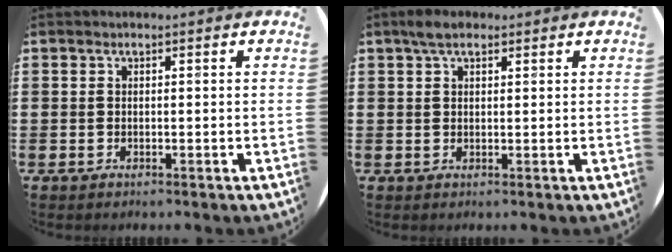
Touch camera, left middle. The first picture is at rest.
{"total": 2.7, "force": [1.8, 1.1, 1.6], "torque": [-0.027, 0.005, 0.030]}